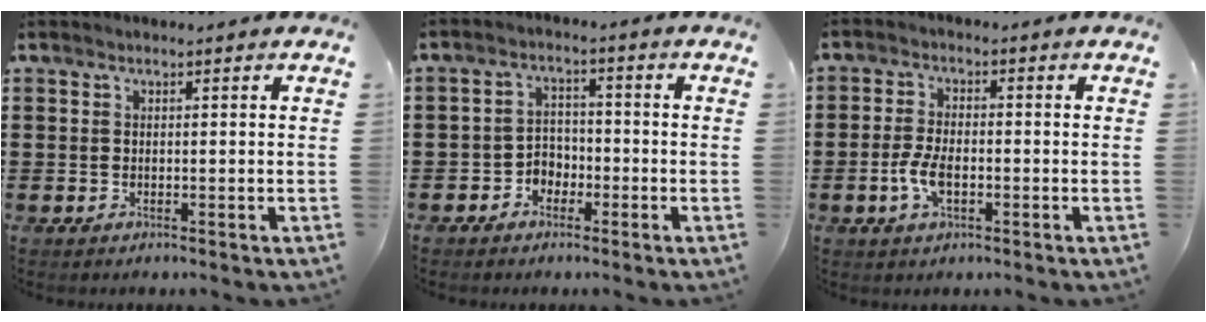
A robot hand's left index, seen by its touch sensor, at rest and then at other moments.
{"total": 3.2, "force": [-2.1, 2.2, 0.9], "torque": [-0.025, 0.009, -0.047]}
{"total": 4.8, "force": [-1.3, 2.2, 4.1], "torque": [-0.099, -0.003, -0.029]}